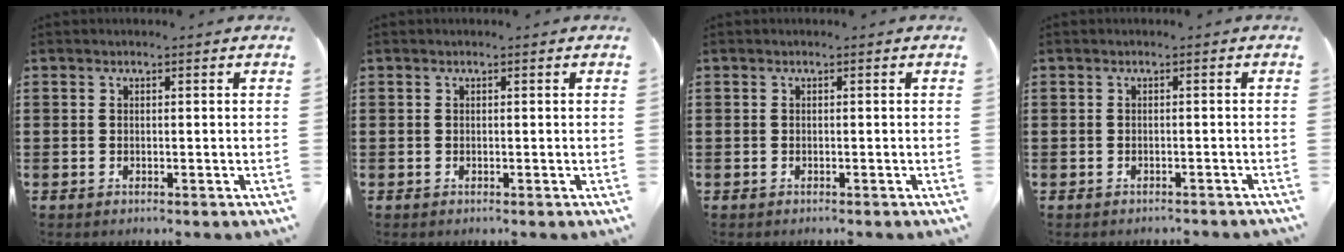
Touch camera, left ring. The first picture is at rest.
{"total": 0.0}
{"total": 0.0}
{"total": 0.7, "force": [-0.7, 0.0, 0.2], "torque": [-0.005, -0.001, -0.014]}